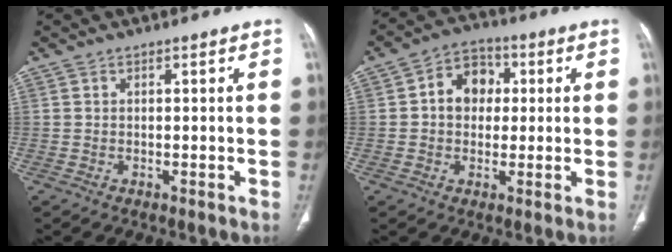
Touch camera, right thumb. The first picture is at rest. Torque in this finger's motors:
{"motor_torque": [0.33, 0.34, 0.49, -0.62, -0.02]}